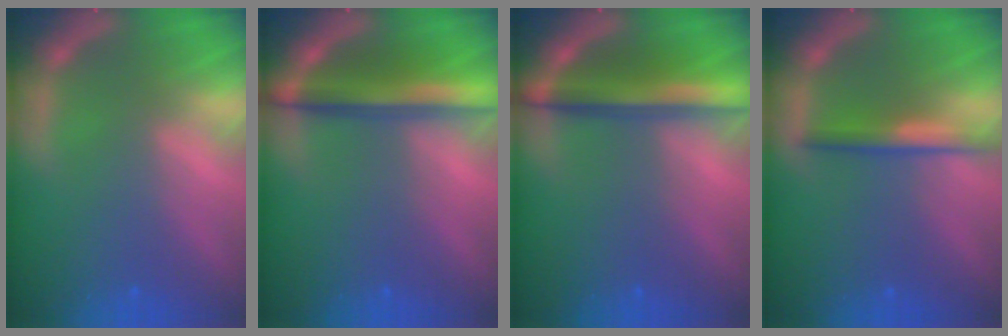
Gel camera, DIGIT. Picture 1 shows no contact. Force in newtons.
{"total": 6.0}
{"total": 6.0}
{"total": 3.0}